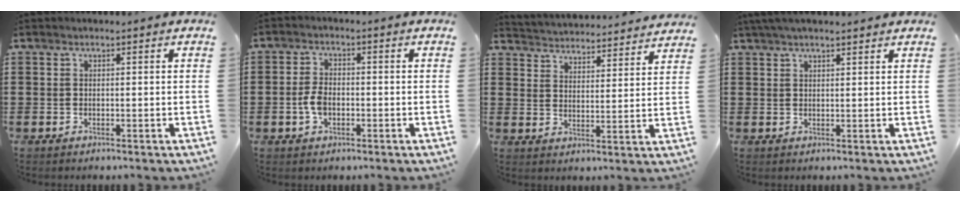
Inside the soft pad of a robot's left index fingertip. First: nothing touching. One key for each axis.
{"total": 3.8, "fx": -0.8, "fy": 2.2, "fz": 3.0, "tx": -0.076, "ty": -0.003, "tz": -0.020}
{"total": 3.9, "fx": 3.8, "fy": -0.3, "fz": -0.7, "tx": -0.010, "ty": -0.031, "tz": 0.063}
{"total": 2.4, "fx": 2.1, "fy": 0.2, "fz": 1.3, "tx": -0.028, "ty": 0.005, "tz": 0.039}